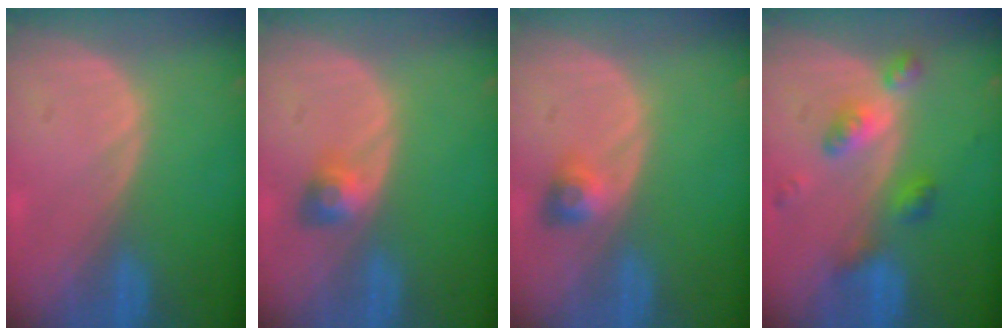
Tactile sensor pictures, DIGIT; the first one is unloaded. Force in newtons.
{"total": 3.0, "press": 2.6, "slide": 1.3}
{"total": 2.9, "press": 2.7, "slide": 1.2}
{"total": 6.0, "press": 5.3, "slide": 2.8}